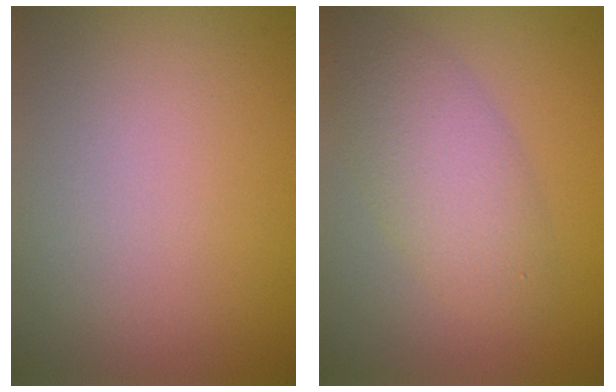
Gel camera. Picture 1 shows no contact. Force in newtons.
{"total": 4.7, "press": 4.7, "slide": 0.3}